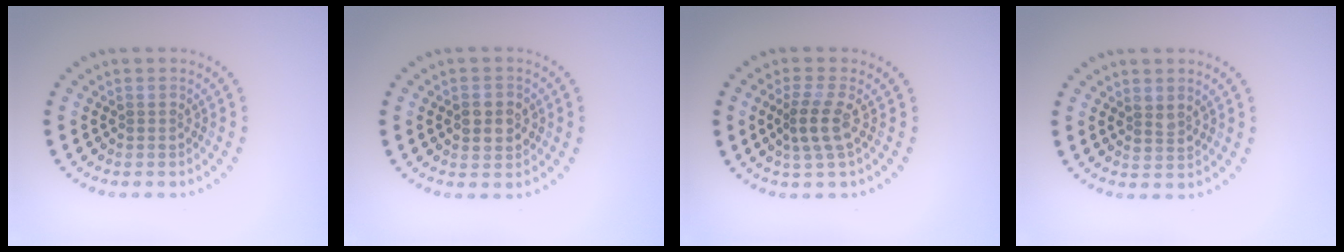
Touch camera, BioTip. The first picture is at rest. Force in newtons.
{"total": 2.4, "press": 2.4, "slide": 0.2}
{"total": 2.6, "press": 2.2, "slide": 1.4}
{"total": 1.2, "press": 1.1, "slide": 0.5}